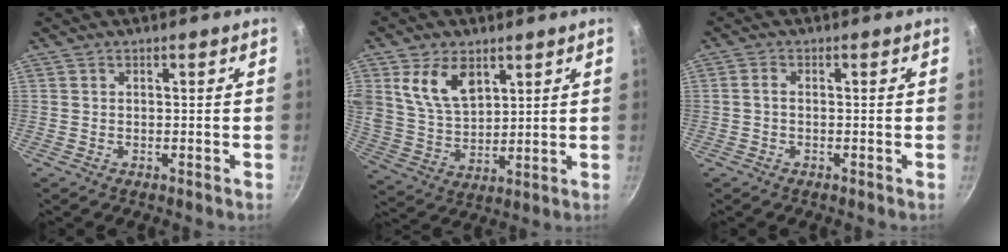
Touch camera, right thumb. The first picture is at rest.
{"total": 11.0, "force": [5.0, 6.9, 6.9], "torque": [-0.111, -0.027, 0.106]}
{"total": 1.4, "force": [-0.3, 0.9, 1.1], "torque": [-0.021, 0.008, -0.007]}